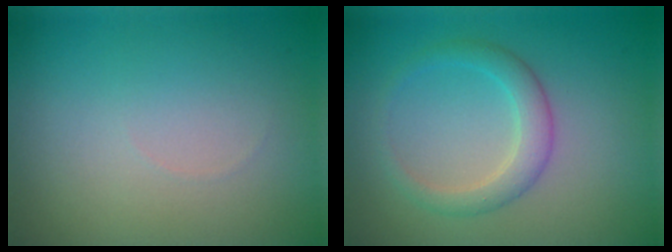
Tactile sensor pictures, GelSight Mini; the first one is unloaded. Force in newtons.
{"total": 2.7, "press": 2.7, "slide": 0.1}